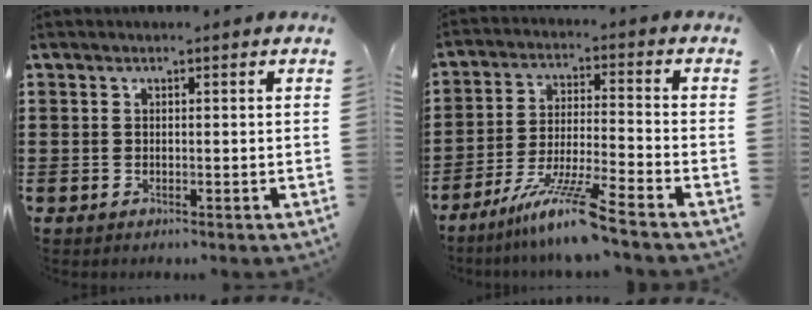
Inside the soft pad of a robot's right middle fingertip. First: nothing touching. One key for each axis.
{"total": 9.5, "fx": -7.3, "fy": -0.1, "fz": 6.1, "tx": -0.126, "ty": -0.012, "tz": -0.142}